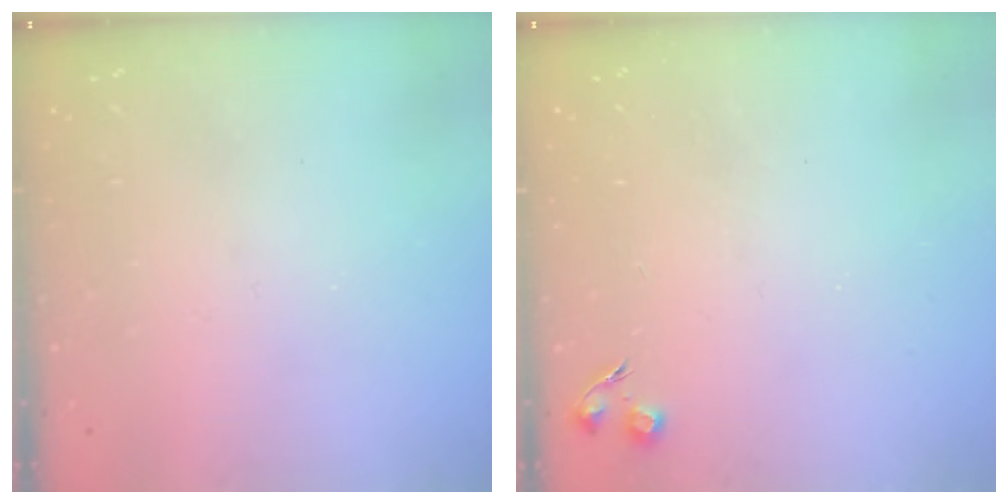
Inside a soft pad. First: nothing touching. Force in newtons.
{"total": 4.9, "press": 4.9, "slide": 0.5}